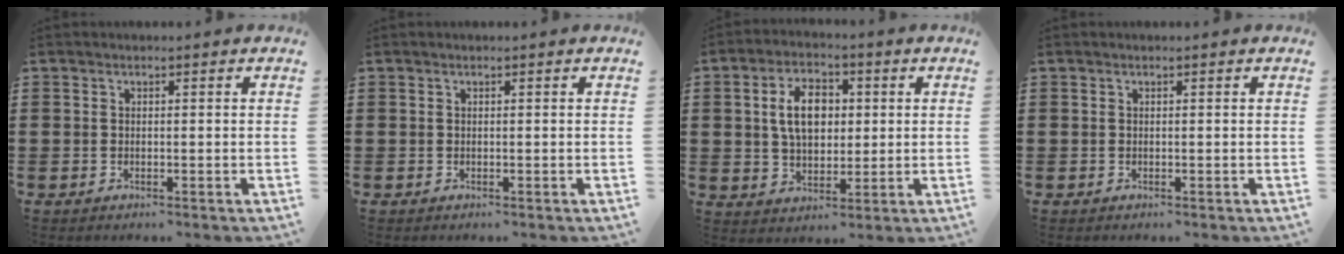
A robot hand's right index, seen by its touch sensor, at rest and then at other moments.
{"total": 0.0}
{"total": 7.8, "force": [1.2, 4.9, 5.9], "torque": [-0.119, 0.011, 0.014]}
{"total": 0.0}